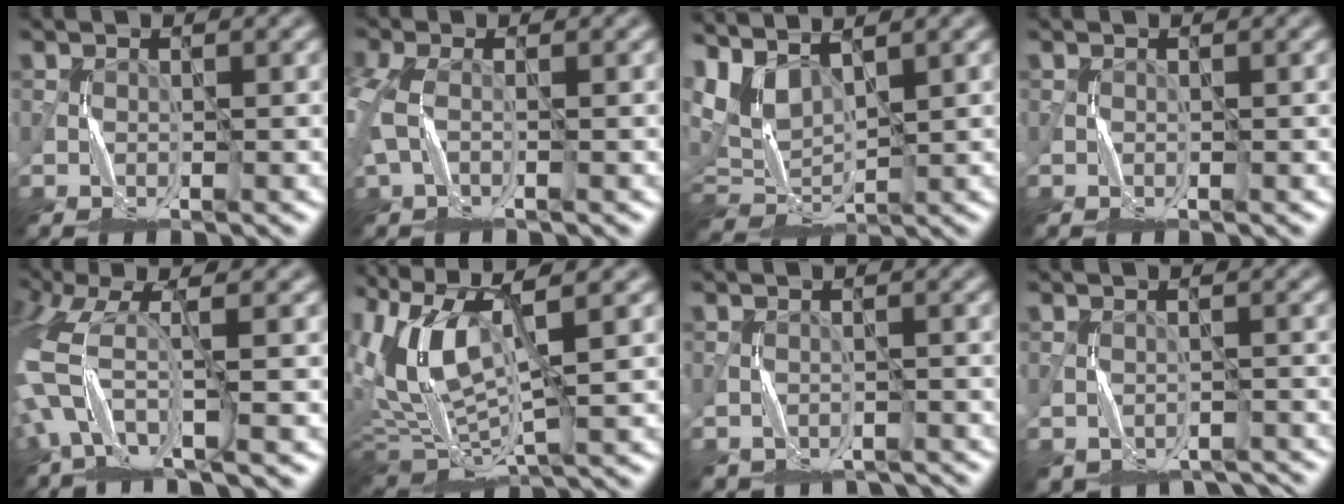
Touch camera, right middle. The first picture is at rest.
{"total": 2.7, "force": [-0.3, 1.3, 2.4], "torque": [-0.074, 0.003, -0.011]}
{"total": 4.6, "force": [2.8, 2.3, 2.8], "torque": [-0.073, -0.002, 0.061]}
{"total": 0.0}
{"total": 8.1, "force": [-2.0, 2.8, 7.3], "torque": [-0.171, -0.004, -0.047]}
{"total": 8.1, "force": [3.4, 3.1, 6.6], "torque": [-0.159, 0.007, 0.070]}
{"total": 3.9, "force": [-3.3, 2.0, 0.4], "torque": [-0.003, 0.001, -0.048]}
{"total": 4.2, "force": [-3.3, 2.4, 1.0], "torque": [-0.007, 0.001, -0.044]}